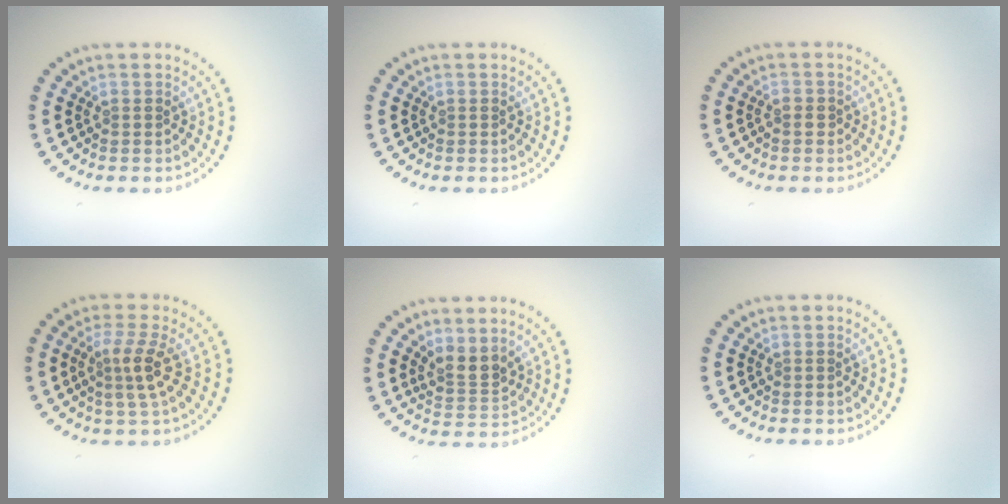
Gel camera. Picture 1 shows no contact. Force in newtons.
{"total": 0.0}
{"total": 0.8, "press": 0.8, "slide": 0.3}
{"total": 2.8, "press": 2.4, "slide": 1.5}
{"total": 2.5, "press": 2.1, "slide": 1.4}
{"total": 0.0}